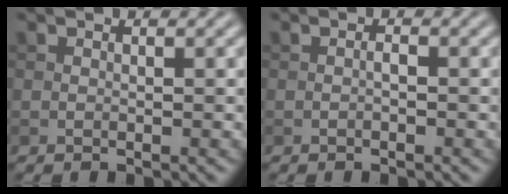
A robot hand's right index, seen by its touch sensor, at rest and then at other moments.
{"total": 0.6, "force": [-0.2, 0.2, 0.5], "torque": [-0.009, 0.004, -0.004]}